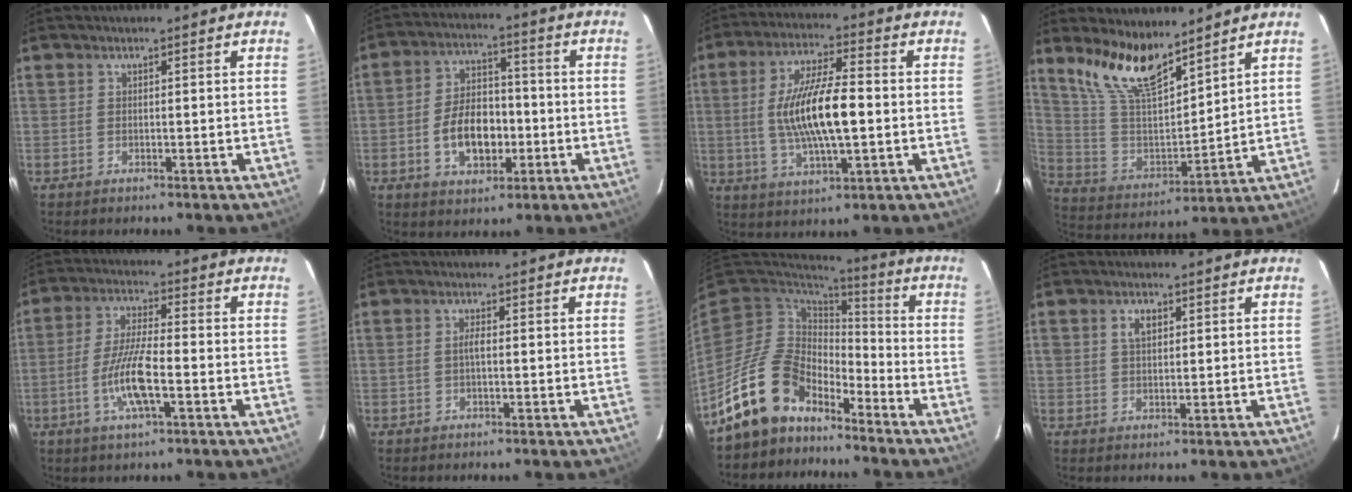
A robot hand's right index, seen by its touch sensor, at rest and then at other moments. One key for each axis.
{"total": 10.9, "fx": -3.0, "fy": 6.7, "fz": 8.0, "tx": -0.159, "ty": 0.019, "tz": -0.042}
{"total": 13.6, "fx": -0.6, "fy": 3.8, "fz": 13.1, "tx": -0.251, "ty": 0.000, "tz": -0.007}
{"total": 14.2, "fx": 10.7, "fy": 4.5, "fz": 8.1, "tx": -0.165, "ty": 0.001, "tz": 0.219}
{"total": 9.6, "fx": -3.5, "fy": 1.9, "fz": 8.7, "tx": -0.177, "ty": -0.003, "tz": -0.068}
{"total": 1.6, "fx": -0.3, "fy": 0.5, "fz": 1.5, "tx": -0.030, "ty": 0.005, "tz": -0.007}
{"total": 13.8, "fx": -10.6, "fy": 7.2, "fz": 5.0, "tx": -0.110, "ty": 0.017, "tz": -0.189}
{"total": 3.1, "fx": 1.1, "fy": 2.0, "fz": 2.1, "tx": -0.036, "ty": 0.008, "tz": 0.019}